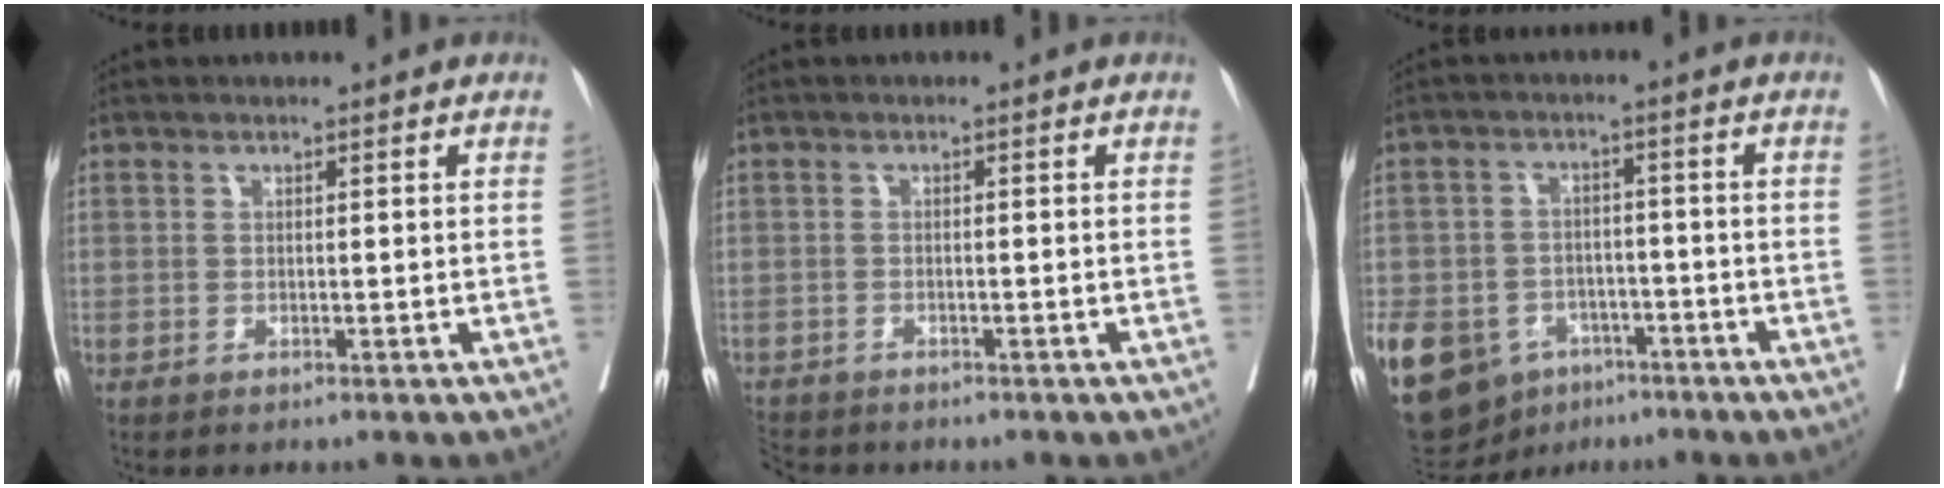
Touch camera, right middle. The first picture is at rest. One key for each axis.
{"total": 3.6, "fx": -3.3, "fy": 1.4, "fz": 0.2, "tx": -0.004, "ty": -0.007, "tz": -0.060}
{"total": 20.5, "fx": -10.2, "fy": 15.1, "fz": 9.3, "tx": -0.257, "ty": -0.004, "tz": -0.148}